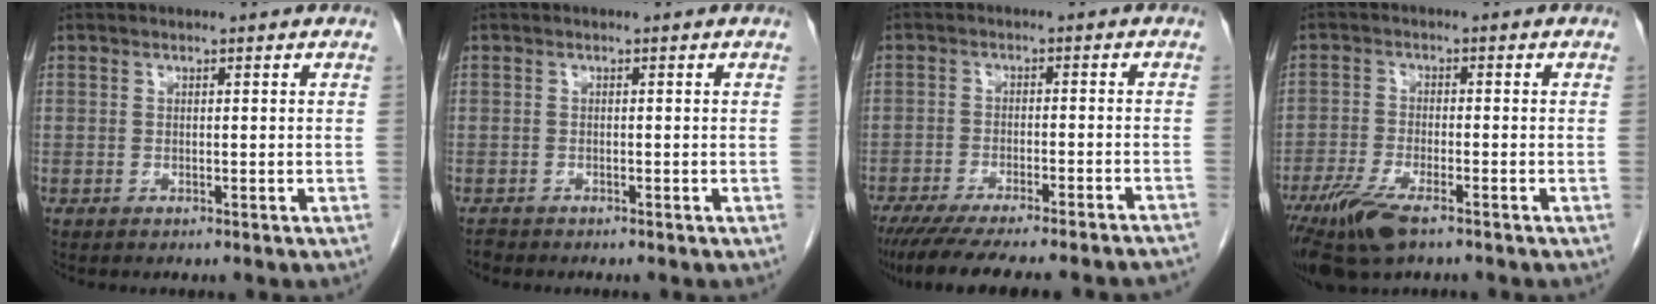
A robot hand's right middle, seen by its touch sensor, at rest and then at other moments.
{"total": 0.8, "force": [-0.7, 0.2, 0.0], "torque": [-0.002, -0.002, -0.014]}
{"total": 21.0, "force": [-18.7, 1.3, 9.3], "torque": [-0.112, -0.039, -0.249]}
{"total": 8.9, "force": [-5.9, 2.2, 6.2], "torque": [-0.120, -0.020, -0.105]}